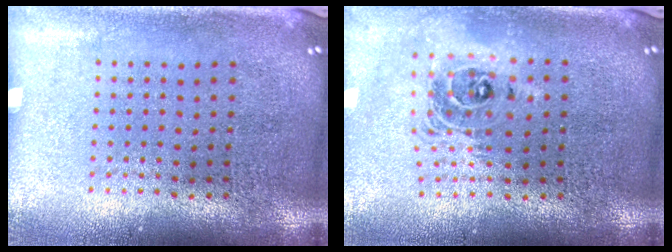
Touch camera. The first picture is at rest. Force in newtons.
{"total": 1.9, "press": 1.5, "slide": 1.3}